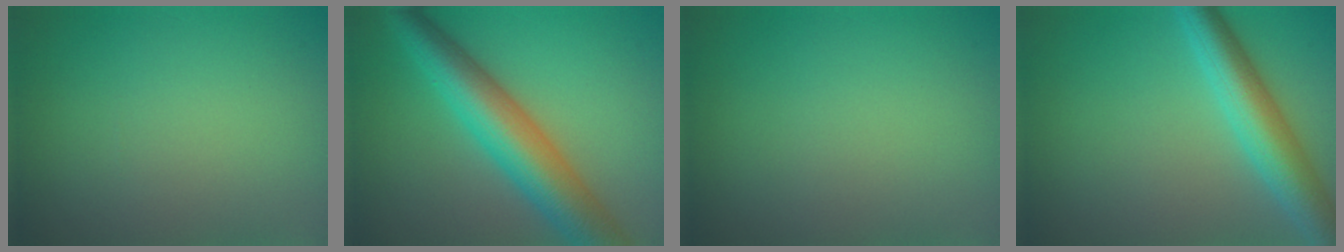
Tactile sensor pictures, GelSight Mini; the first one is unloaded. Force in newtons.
{"total": 8.0, "press": 8.0, "slide": 0.2}
{"total": 0.0}
{"total": 5.7, "press": 5.7, "slide": 0.1}